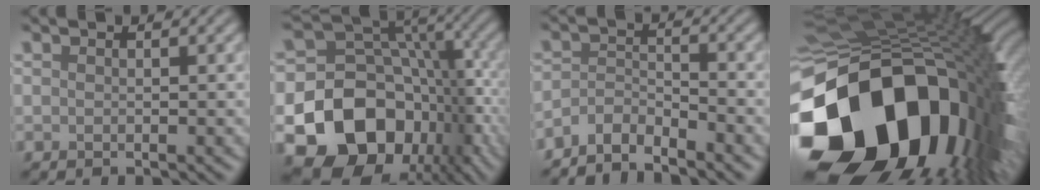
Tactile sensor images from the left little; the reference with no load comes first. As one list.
[{"total": 18.1, "force": [-6.9, 14.0, 9.2], "torque": [-0.160, -0.014, -0.115]}, {"total": 2.9, "force": [-2.7, 0.4, 0.8], "torque": [-0.016, 0.004, -0.062]}, {"total": 19.6, "force": [-7.2, 12.9, 12.8], "torque": [-0.266, -0.042, -0.115]}]